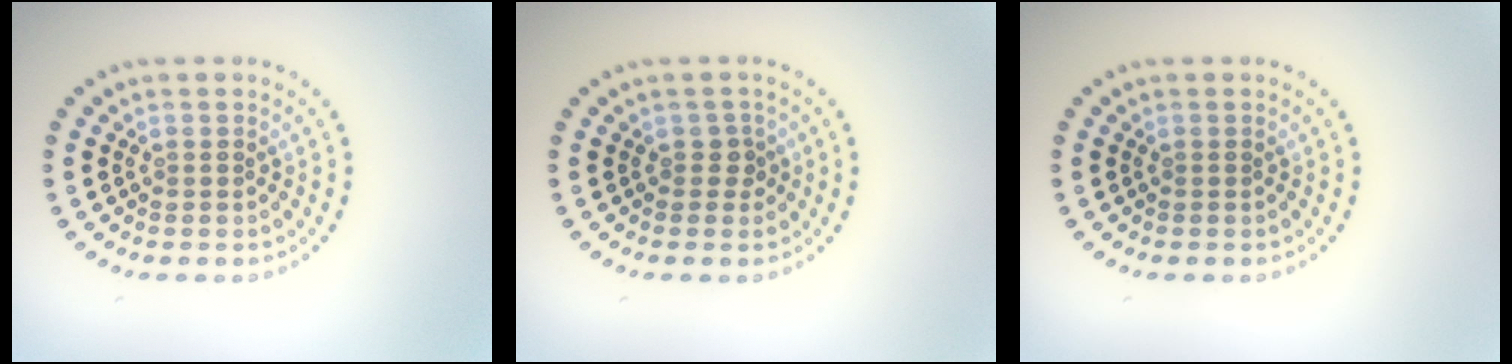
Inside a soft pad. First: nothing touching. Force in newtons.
{"total": 1.1, "press": 0.9, "slide": 0.6}
{"total": 0.0}